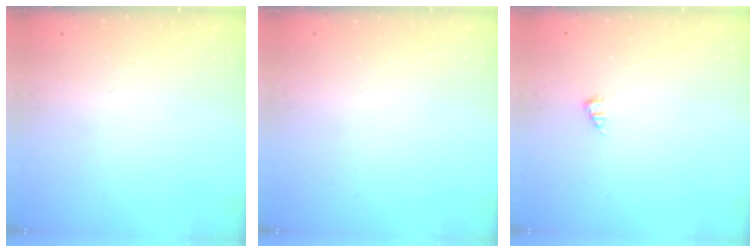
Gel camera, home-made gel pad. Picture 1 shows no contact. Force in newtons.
{"total": 0.0}
{"total": 0.0}